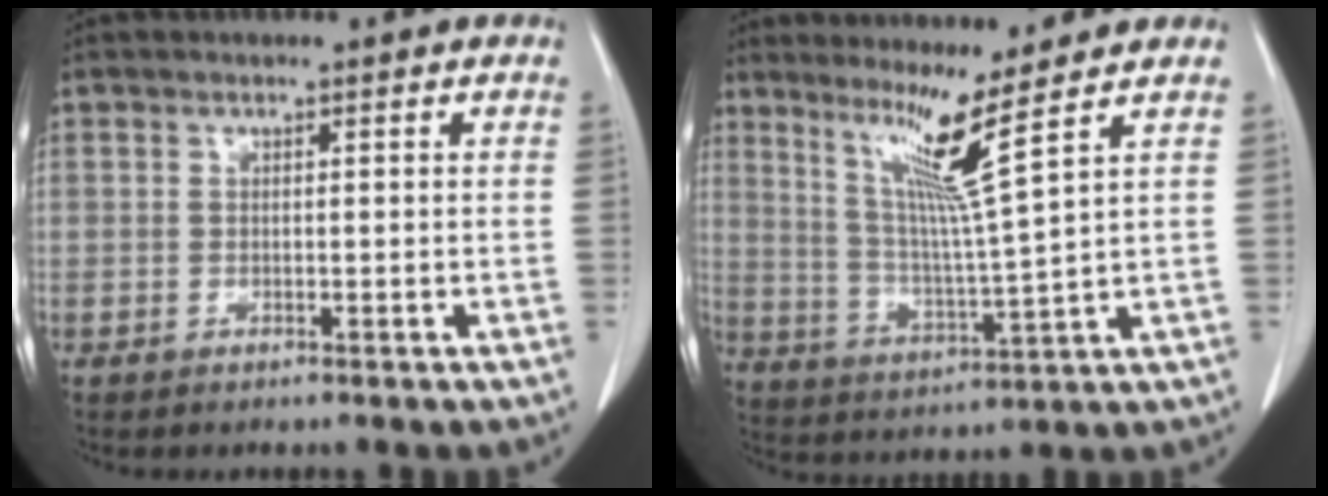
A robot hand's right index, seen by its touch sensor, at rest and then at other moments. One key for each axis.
{"total": 8.5, "fx": 5.3, "fy": -3.0, "fz": 6.0, "tx": -0.108, "ty": -0.024, "tz": 0.102}